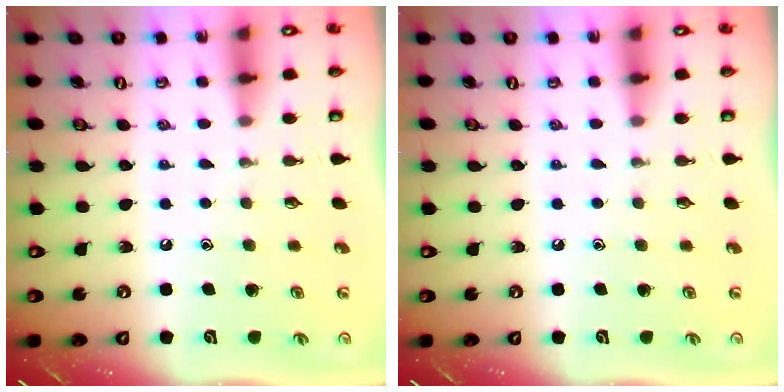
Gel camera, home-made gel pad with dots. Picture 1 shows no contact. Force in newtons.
{"total": 0.0}